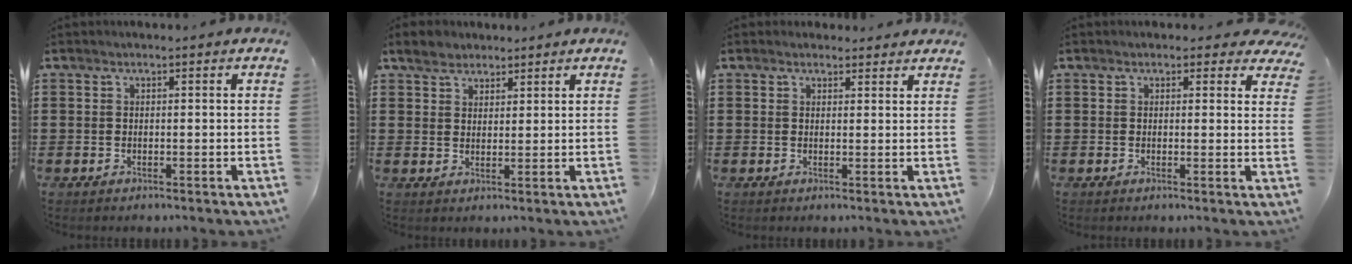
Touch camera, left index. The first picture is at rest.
{"total": 3.3, "force": [2.5, 2.0, 0.9], "torque": [-0.020, 0.008, 0.045]}
{"total": 1.6, "force": [1.4, 0.6, 0.1], "torque": [-0.006, 0.005, 0.028]}
{"total": 1.5, "force": [1.0, 1.0, 0.6], "torque": [-0.002, 0.002, 0.015]}